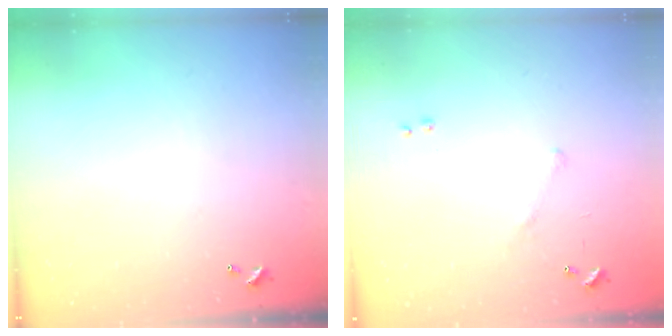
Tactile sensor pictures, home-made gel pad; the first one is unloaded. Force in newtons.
{"total": 7.9, "press": 7.9, "slide": 0.7}